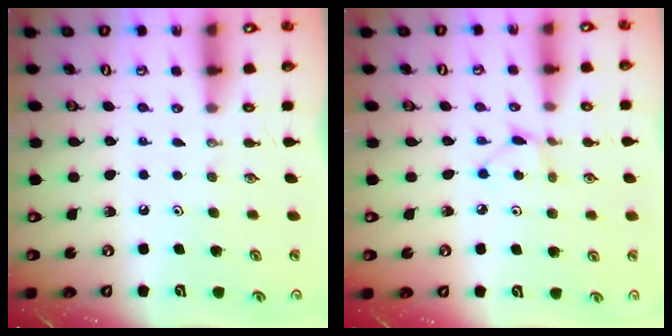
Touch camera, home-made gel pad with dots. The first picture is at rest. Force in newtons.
{"total": 3.9, "press": 3.8, "slide": 0.5}